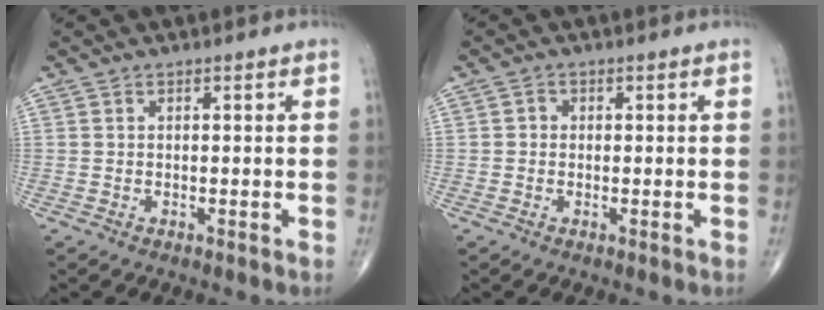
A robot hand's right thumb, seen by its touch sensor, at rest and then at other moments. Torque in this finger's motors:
{"motor_torque": [-0.36, 0.25, 0.33, 0.20, 0.02]}